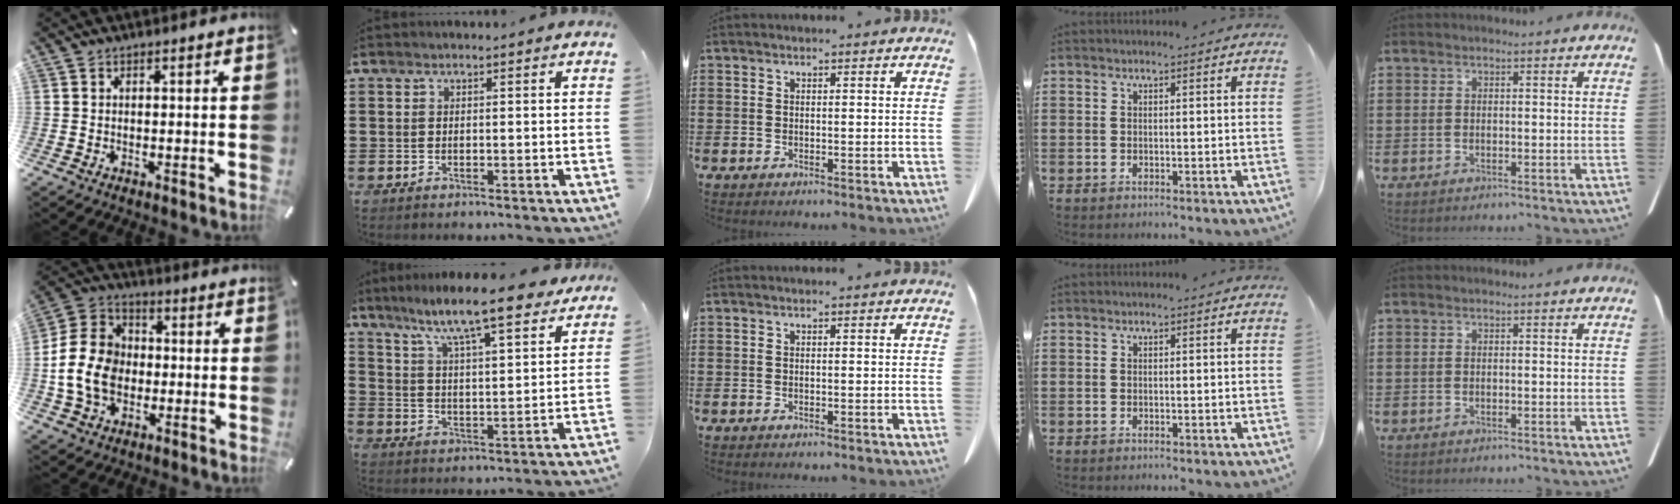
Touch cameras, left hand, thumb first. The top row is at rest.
{"thumb": {"total": 13.1, "force": [-2.4, 11.0, 6.9], "torque": [-0.155, 0.026, -0.043]}, "index": {"total": 9.3, "force": [7.8, 0.3, 4.9], "torque": [-0.117, -0.045, 0.127]}}